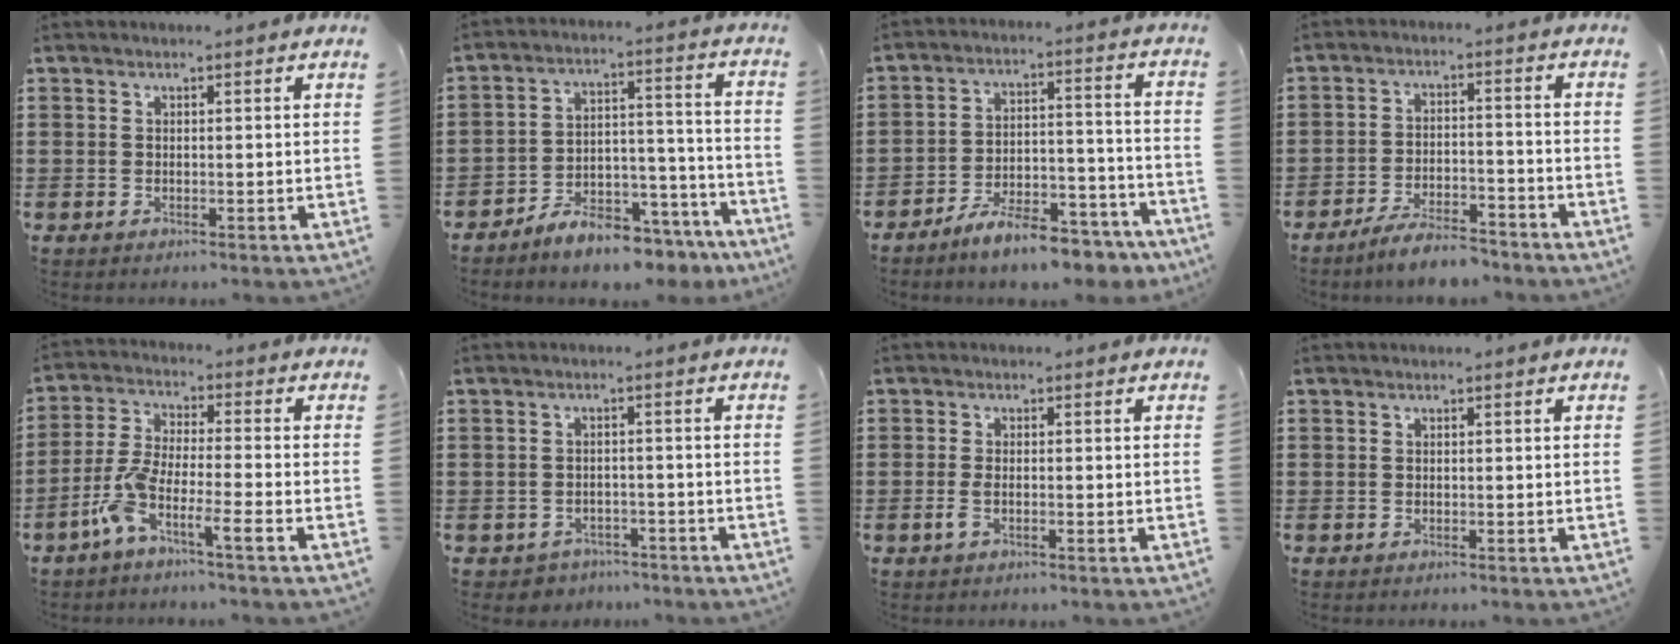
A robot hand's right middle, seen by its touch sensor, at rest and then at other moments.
{"total": 7.8, "force": [-7.3, 1.7, 2.1], "torque": [-0.032, 0.025, -0.138]}
{"total": 8.9, "force": [-8.0, 1.4, 3.6], "torque": [-0.049, 0.029, -0.148]}
{"total": 5.8, "force": [-5.3, 0.7, 2.1], "torque": [-0.045, -0.001, -0.106]}
{"total": 6.8, "force": [-4.6, 0.7, 5.0], "torque": [-0.120, -0.009, -0.096]}
{"total": 2.2, "force": [-2.0, 0.7, -0.3], "torque": [-0.004, 0.002, -0.047]}
{"total": 1.8, "force": [-0.5, 0.6, 1.5], "torque": [-0.036, -0.004, -0.012]}
{"total": 0.0}